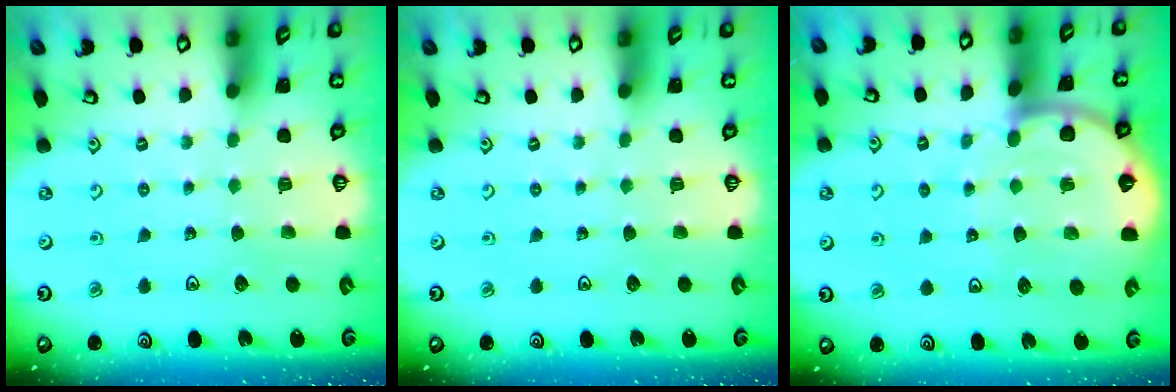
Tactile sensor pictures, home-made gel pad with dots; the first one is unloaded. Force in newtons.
{"total": 0.0}
{"total": 7.3, "press": 7.2, "slide": 1.1}